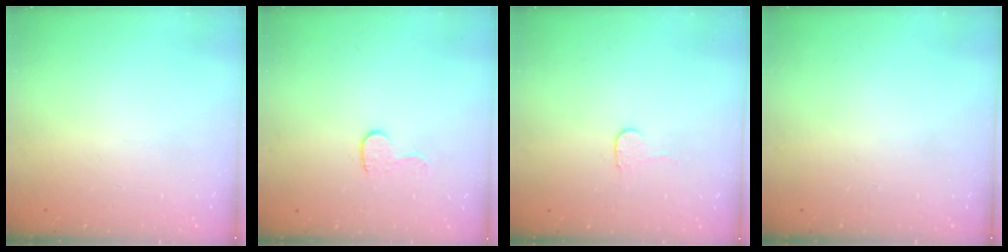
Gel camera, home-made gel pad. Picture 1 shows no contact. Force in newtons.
{"total": 5.4, "press": 5.4, "slide": 0.5}
{"total": 2.3, "press": 2.3, "slide": 0.2}
{"total": 0.0}